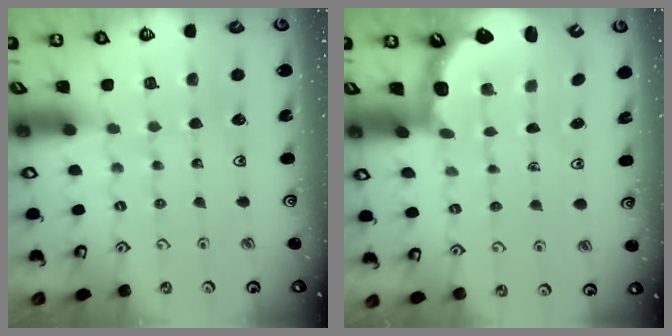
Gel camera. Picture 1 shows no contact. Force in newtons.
{"total": 2.7, "press": 2.0, "slide": 1.9}